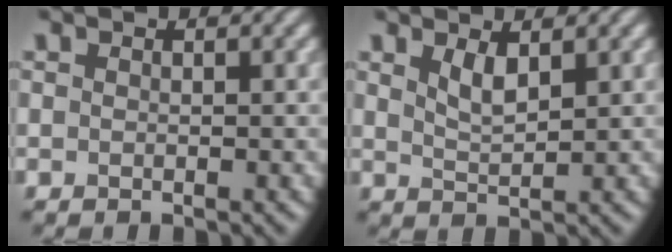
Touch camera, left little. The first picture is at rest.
{"total": 1.9, "force": [1.2, 0.6, 1.4], "torque": [-0.031, -0.005, 0.027]}